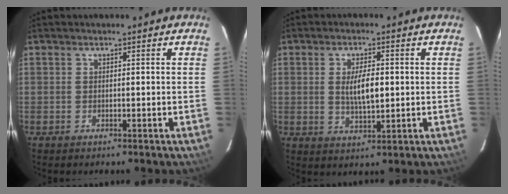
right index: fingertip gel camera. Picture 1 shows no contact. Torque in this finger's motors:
{"motor_torque": [0.95, 0.13, 0.52, 0.10]}